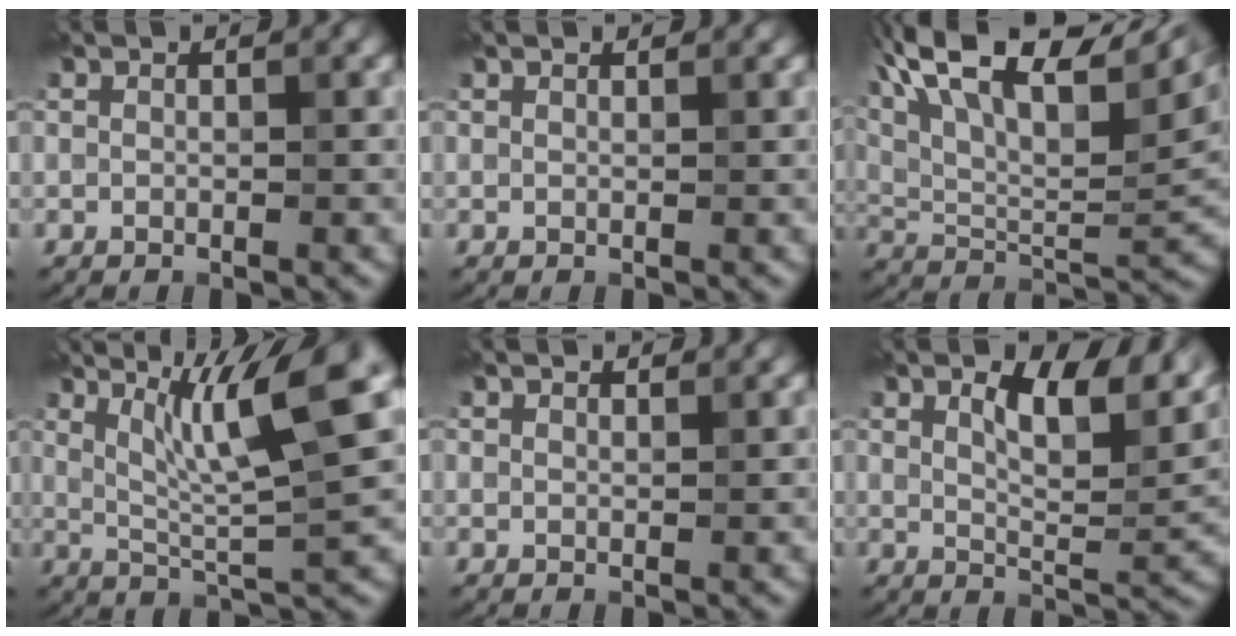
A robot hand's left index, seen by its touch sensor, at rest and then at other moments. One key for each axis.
{"total": 0.7, "fx": 0.7, "fy": 0.1, "fz": 0.2, "tx": -0.005, "ty": -0.001, "tz": 0.008}
{"total": 16.1, "fx": 8.4, "fy": 6.5, "fz": 12.1, "tx": -0.219, "ty": 0.042, "tz": 0.138}
{"total": 8.7, "fx": 3.4, "fy": 1.3, "fz": 7.9, "tx": -0.127, "ty": 0.006, "tz": 0.064}
{"total": 1.3, "fx": 1.2, "fy": 0.3, "fz": 0.4, "tx": -0.012, "ty": -0.001, "tz": 0.014}
{"total": 8.0, "fx": 3.7, "fy": 2.7, "fz": 6.6, "tx": -0.097, "ty": 0.002, "tz": 0.063}